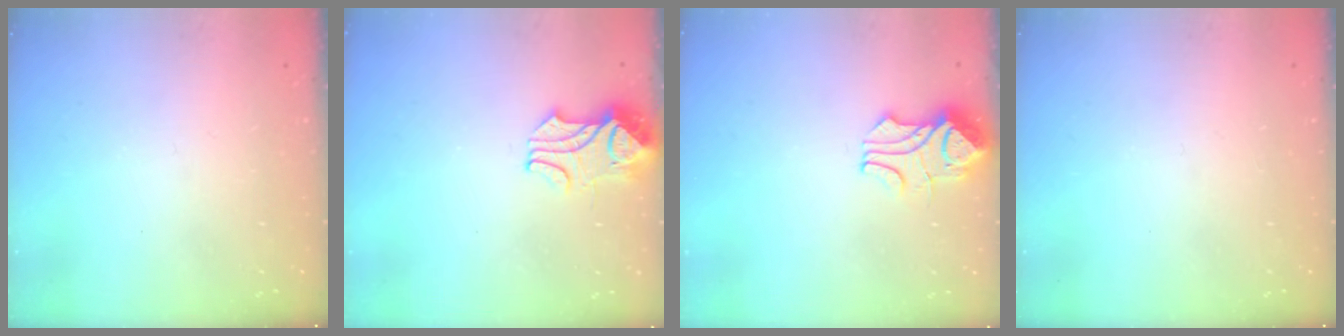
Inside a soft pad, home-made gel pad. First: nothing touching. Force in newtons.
{"total": 2.2, "press": 2.1, "slide": 0.7}
{"total": 3.5, "press": 3.4, "slide": 1.1}
{"total": 0.0}